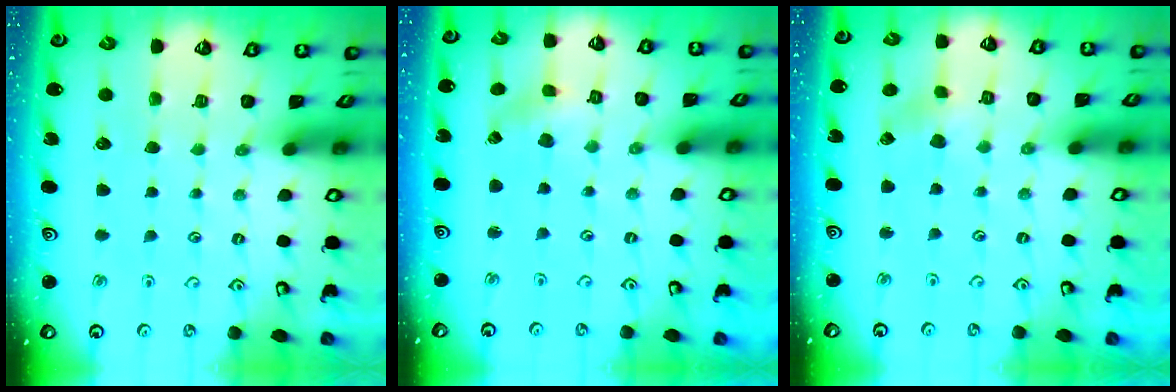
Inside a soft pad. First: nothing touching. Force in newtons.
{"total": 1.4, "press": 1.4, "slide": 0.2}
{"total": 4.2, "press": 4.2, "slide": 0.6}